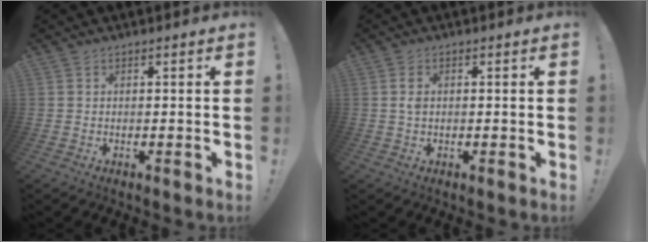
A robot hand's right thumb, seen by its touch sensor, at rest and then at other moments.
{"total": 2.0, "force": [0.2, 1.2, 1.6], "torque": [-0.036, 0.007, 0.003]}